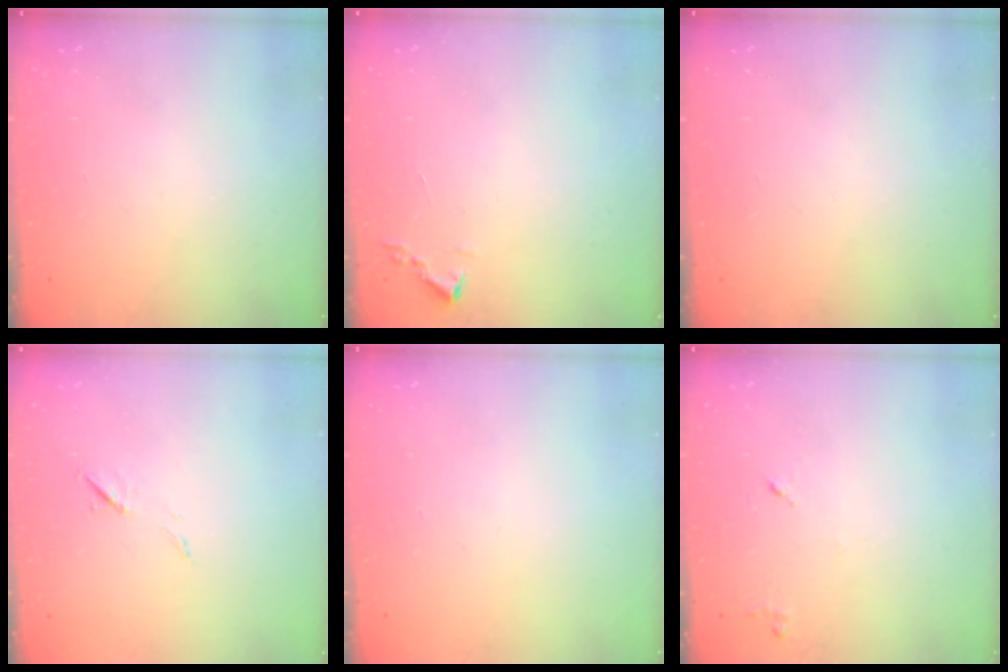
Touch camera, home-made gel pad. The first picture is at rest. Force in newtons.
{"total": 1.9, "press": 1.8, "slide": 0.3}
{"total": 0.0}
{"total": 5.5, "press": 5.3, "slide": 1.5}
{"total": 0.0}
{"total": 5.6, "press": 5.5, "slide": 0.9}